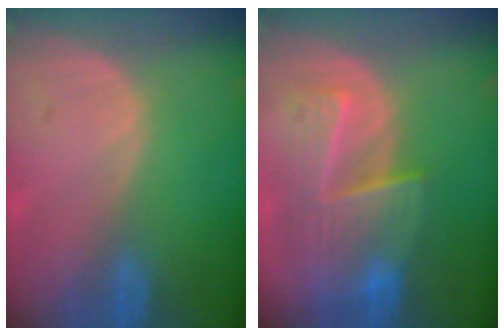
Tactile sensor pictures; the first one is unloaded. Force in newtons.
{"total": 9.4, "press": 8.3, "slide": 4.2}